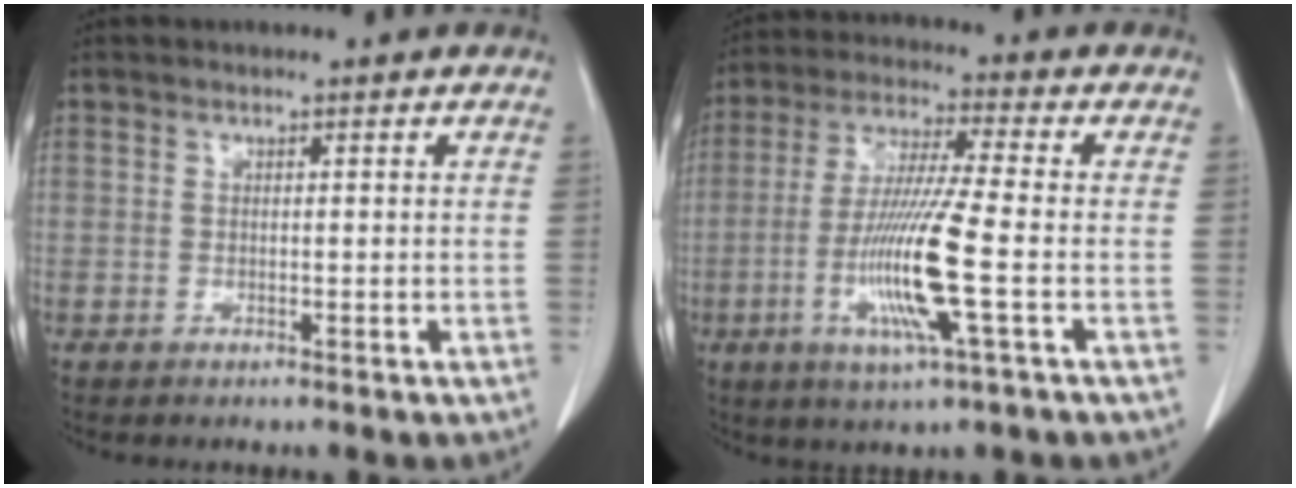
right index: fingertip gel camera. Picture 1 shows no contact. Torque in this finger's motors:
{"motor_torque": [1.85, -0.29, 1.04, 0.19]}